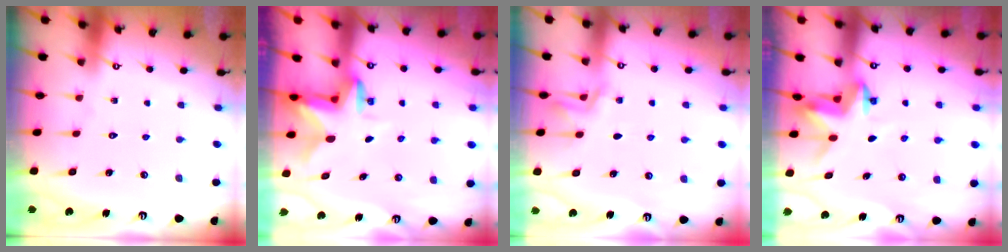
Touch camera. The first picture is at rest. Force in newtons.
{"total": 2.5, "press": 2.4, "slide": 0.4}
{"total": 1.6, "press": 1.5, "slide": 0.6}
{"total": 3.0, "press": 3.0, "slide": 0.2}